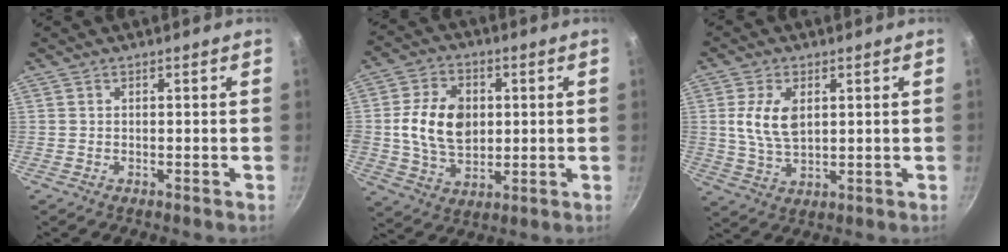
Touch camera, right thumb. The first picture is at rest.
{"total": 13.0, "force": [1.3, 9.3, 8.9], "torque": [-0.138, 0.000, 0.023]}
{"total": 8.2, "force": [1.9, 4.7, 6.5], "torque": [-0.122, -0.010, 0.038]}